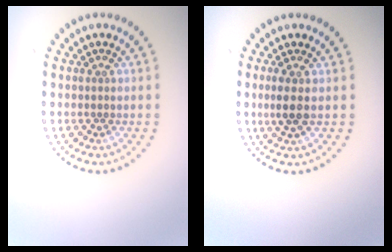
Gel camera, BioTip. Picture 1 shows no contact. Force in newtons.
{"total": 1.9, "press": 1.8, "slide": 0.7}